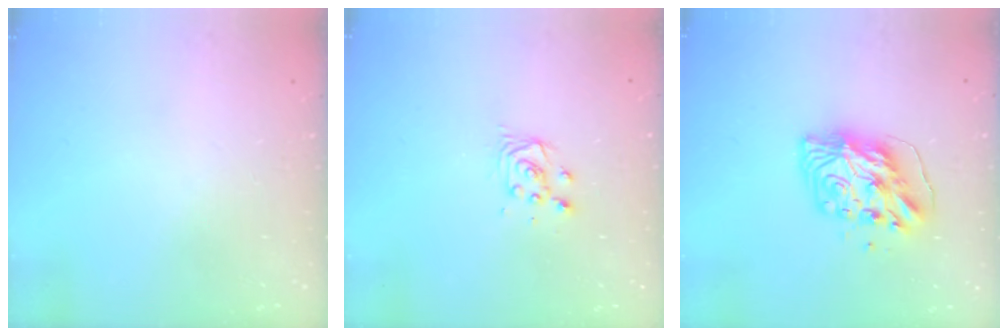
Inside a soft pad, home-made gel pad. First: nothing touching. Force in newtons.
{"total": 4.7, "press": 4.7, "slide": 0.5}
{"total": 9.7, "press": 9.6, "slide": 1.3}